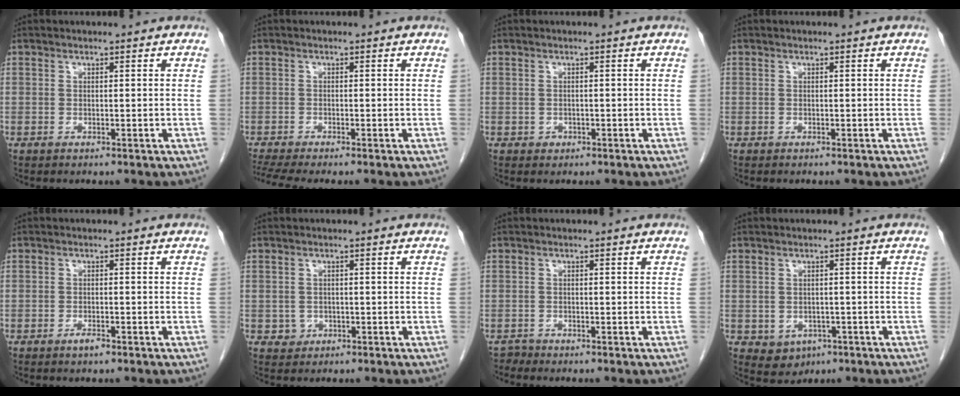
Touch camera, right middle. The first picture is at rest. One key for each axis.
{"total": 4.3, "fx": -3.7, "fy": -0.4, "fz": 2.2, "tx": -0.039, "ty": -0.010, "tz": -0.066}
{"total": 0.8, "fx": -0.3, "fy": 0.7, "fz": 0.2, "tx": -0.003, "ty": 0.003, "tz": -0.002}
{"total": 0.0}
{"total": 1.3, "fx": -0.9, "fy": 0.4, "fz": 0.9, "tx": -0.016, "ty": 0.000, "tz": -0.013}
{"total": 1.7, "fx": -0.5, "fy": 1.6, "fz": 0.3, "tx": -0.002, "ty": 0.006, "tz": -0.002}
{"total": 0.8, "fx": -0.7, "fy": 0.0, "fz": -0.4, "tx": 0.005, "ty": -0.004, "tz": -0.011}
{"total": 3.8, "fx": -1.3, "fy": 3.2, "fz": 1.6, "tx": -0.020, "ty": 0.002, "tz": -0.005}